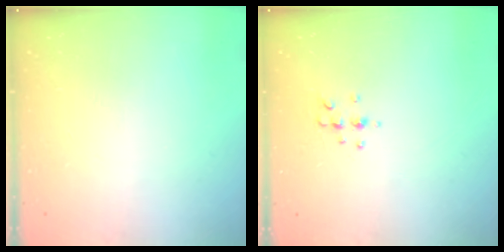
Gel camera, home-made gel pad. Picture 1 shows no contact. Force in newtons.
{"total": 4.7, "press": 4.6, "slide": 1.1}